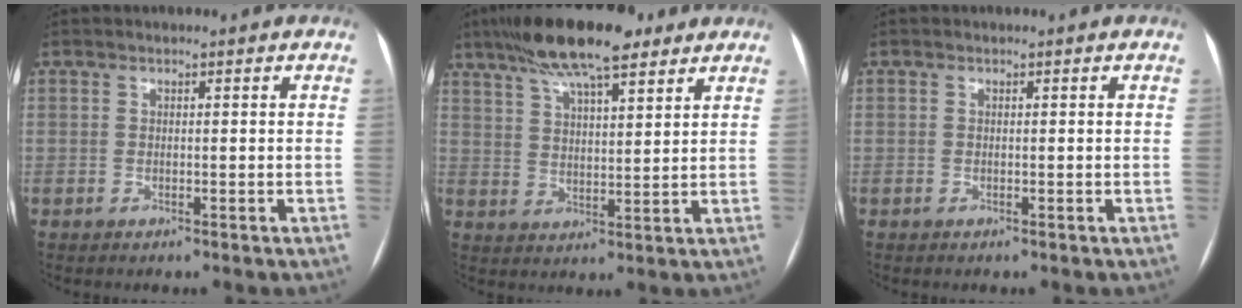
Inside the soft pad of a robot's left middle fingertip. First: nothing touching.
{"total": 14.5, "force": [10.3, 3.3, 9.6], "torque": [-0.175, 0.029, 0.176]}
{"total": 0.0}